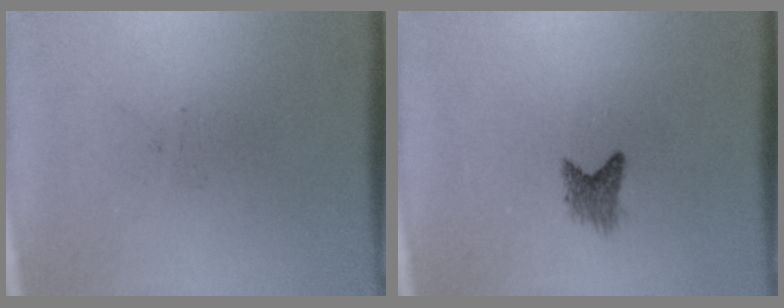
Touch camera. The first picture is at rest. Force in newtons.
{"total": 2.1}